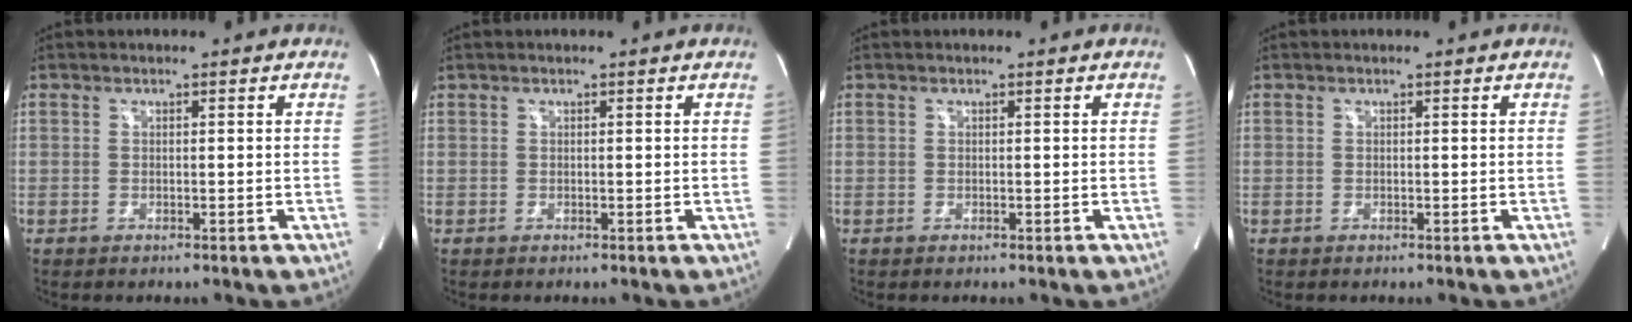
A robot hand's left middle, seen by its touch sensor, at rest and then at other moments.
{"total": 0.0}
{"total": 0.0}
{"total": 0.0}